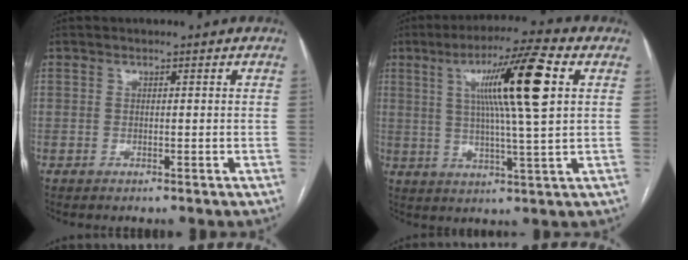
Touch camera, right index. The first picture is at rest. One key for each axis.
{"total": 14.0, "fx": 3.9, "fy": -0.4, "fz": 13.4, "tx": -0.229, "ty": 0.009, "tz": 0.064}